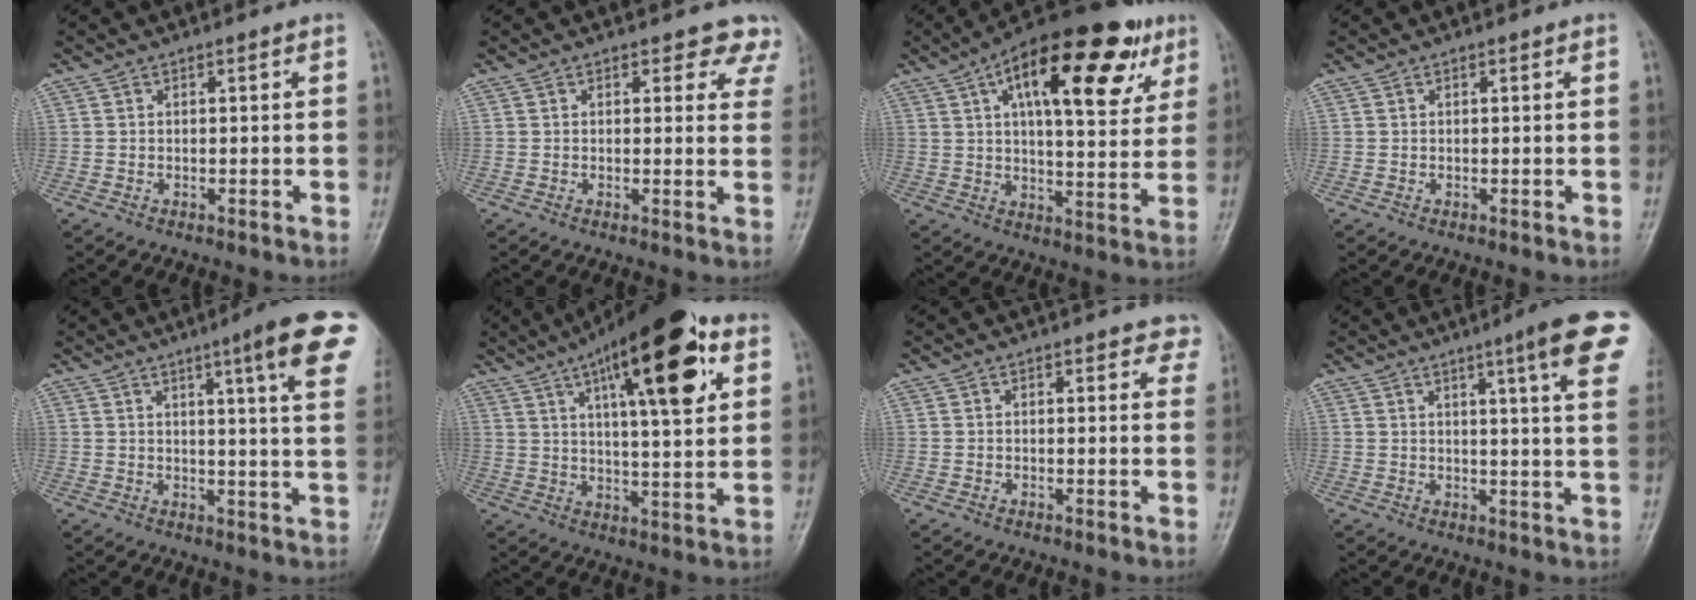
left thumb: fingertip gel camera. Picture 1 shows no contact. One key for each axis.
{"total": 4.9, "fx": 4.0, "fy": 2.6, "fz": 1.0, "tx": 0.031, "ty": -0.016, "tz": 0.021}
{"total": 23.4, "fx": 10.3, "fy": 9.4, "fz": 18.8, "tx": -0.251, "ty": -0.004, "tz": 0.151}
{"total": 0.0}
{"total": 13.6, "fx": 7.1, "fy": 1.0, "fz": 11.6, "tx": -0.139, "ty": -0.029, "tz": 0.078}
{"total": 21.1, "fx": 9.4, "fy": 6.4, "fz": 17.8, "tx": -0.246, "ty": -0.014, "tz": 0.139}
{"total": 3.3, "fx": 2.6, "fy": 1.6, "fz": 1.3, "tx": 0.018, "ty": -0.008, "tz": 0.016}
{"total": 13.1, "fx": 7.0, "fy": 0.9, "fz": 11.0, "tx": -0.131, "ty": -0.025, "tz": 0.077}